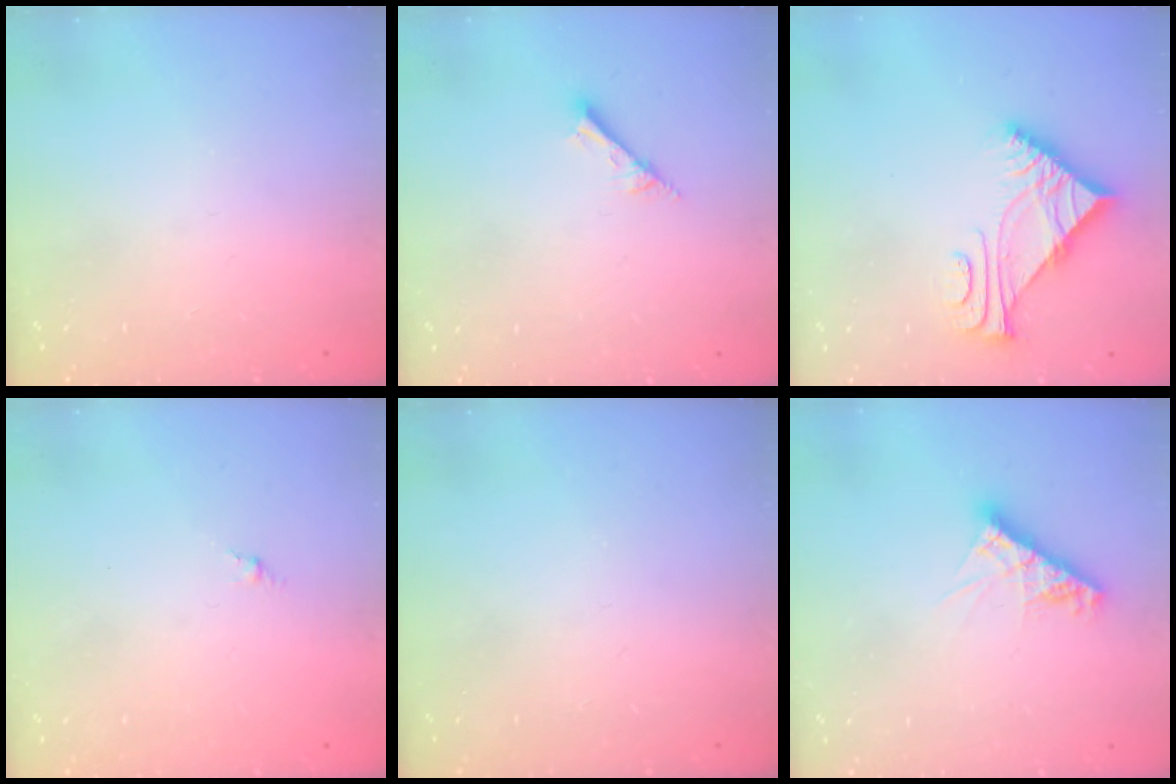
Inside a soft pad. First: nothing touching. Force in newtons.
{"total": 3.1, "press": 3.1, "slide": 0.0}
{"total": 6.2, "press": 6.2, "slide": 0.4}
{"total": 0.0}
{"total": 0.0}
{"total": 9.3, "press": 9.3, "slide": 0.9}